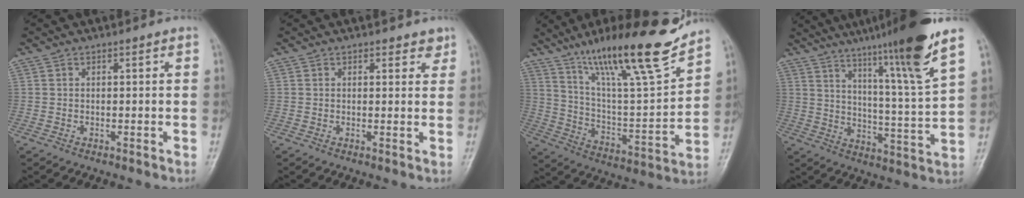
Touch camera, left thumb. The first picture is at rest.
{"total": 2.5, "force": [1.8, 1.4, 0.9], "torque": [0.012, -0.009, 0.020]}
{"total": 22.5, "force": [16.5, 3.4, 15.0], "torque": [-0.221, -0.077, 0.283]}
{"total": 19.0, "force": [13.0, -0.3, 13.8], "torque": [-0.201, -0.066, 0.194]}